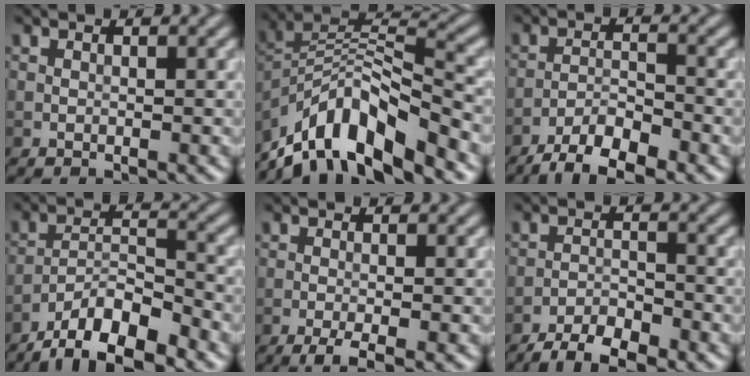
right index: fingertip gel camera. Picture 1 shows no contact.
{"total": 10.5, "force": [-7.1, 3.5, 6.8], "torque": [-0.109, 0.006, -0.137]}
{"total": 5.1, "force": [-3.9, 1.2, 3.0], "torque": [-0.053, 0.001, -0.073]}
{"total": 7.8, "force": [-5.9, 2.1, 4.6], "torque": [-0.073, 0.002, -0.106]}
{"total": 3.0, "force": [-1.4, 0.6, 2.5], "torque": [-0.046, -0.001, -0.030]}
{"total": 4.3, "force": [-3.5, 1.1, 2.2], "torque": [-0.038, 0.001, -0.066]}